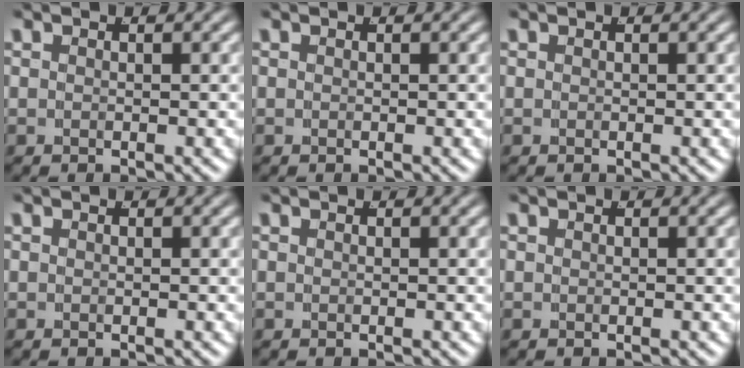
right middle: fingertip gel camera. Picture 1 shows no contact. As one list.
[{"total": 0.0}, {"total": 0.0}, {"total": 0.0}, {"total": 0.0}, {"total": 0.0}]